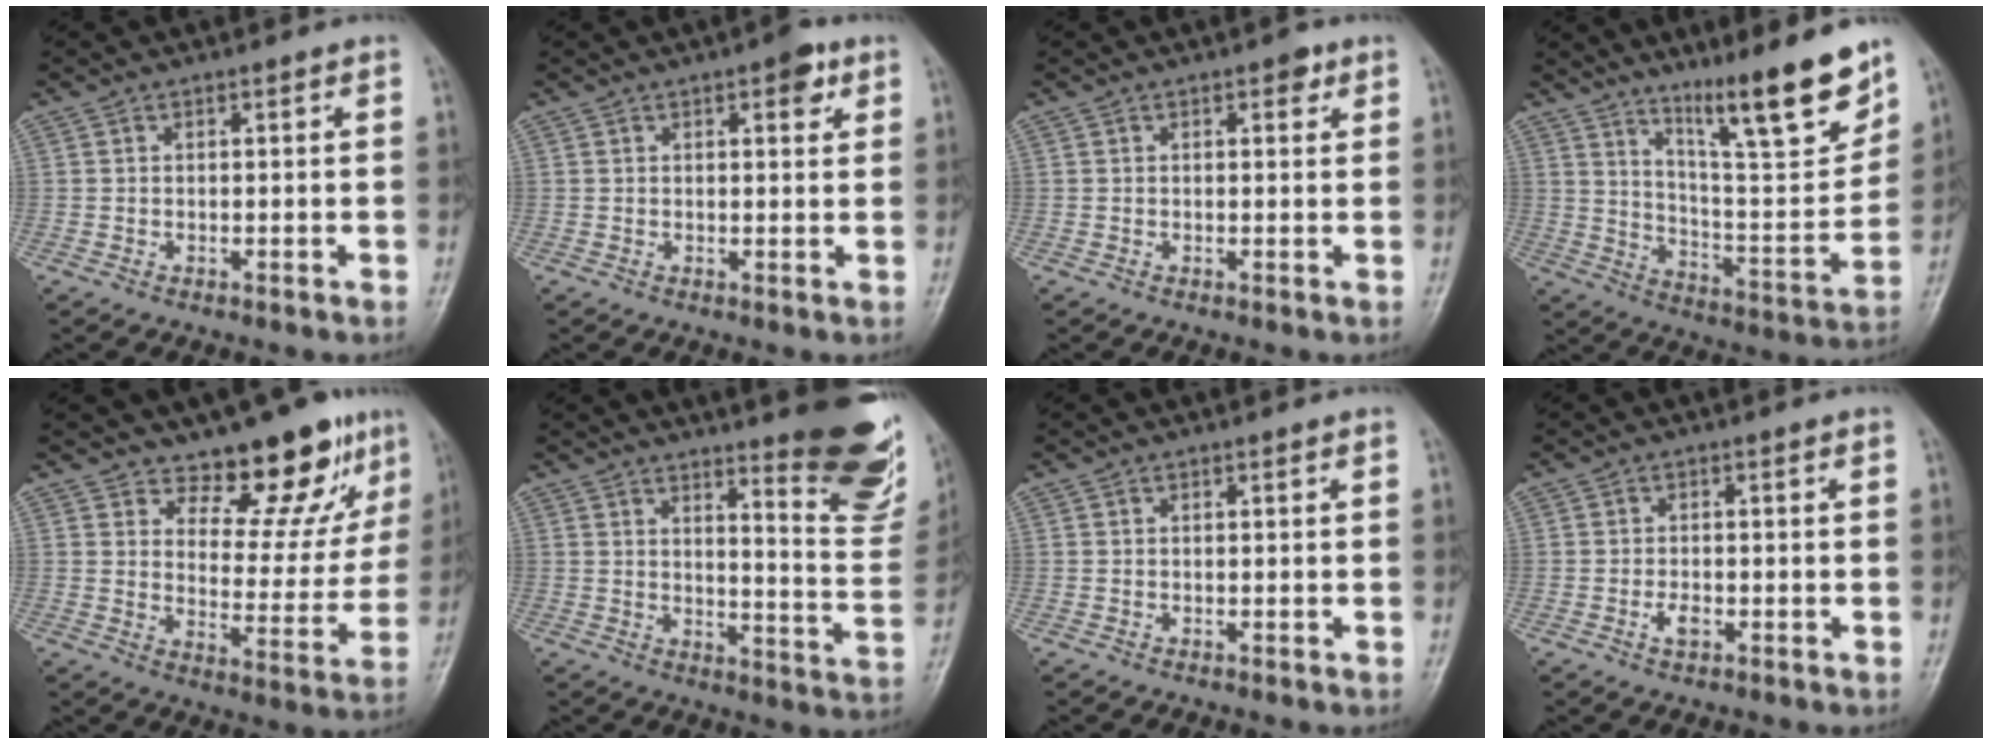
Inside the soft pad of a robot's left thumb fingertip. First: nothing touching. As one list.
[{"total": 3.8, "force": [2.0, 1.6, 2.9], "torque": [-0.025, -0.004, 0.021]}, {"total": 2.1, "force": [1.1, 1.1, 1.4], "torque": [-0.007, -0.002, 0.012]}, {"total": 17.1, "force": [11.9, 2.3, 12.0], "torque": [-0.161, -0.085, 0.202]}, {"total": 13.2, "force": [10.1, 5.5, 6.5], "torque": [-0.036, -0.083, 0.146]}, {"total": 18.8, "force": [12.8, 4.1, 13.2], "torque": [-0.129, -0.107, 0.158]}, {"total": 0.0}, {"total": 2.2, "force": [-0.9, 1.2, 1.6], "torque": [-0.028, 0.001, -0.016]}]